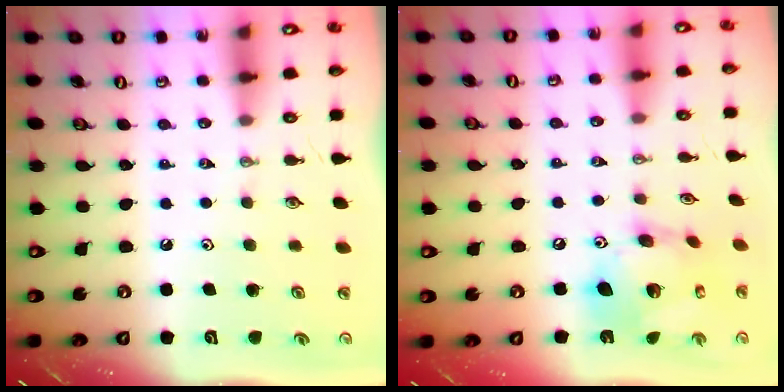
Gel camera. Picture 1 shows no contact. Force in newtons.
{"total": 16.4, "press": 16.3, "slide": 1.7}